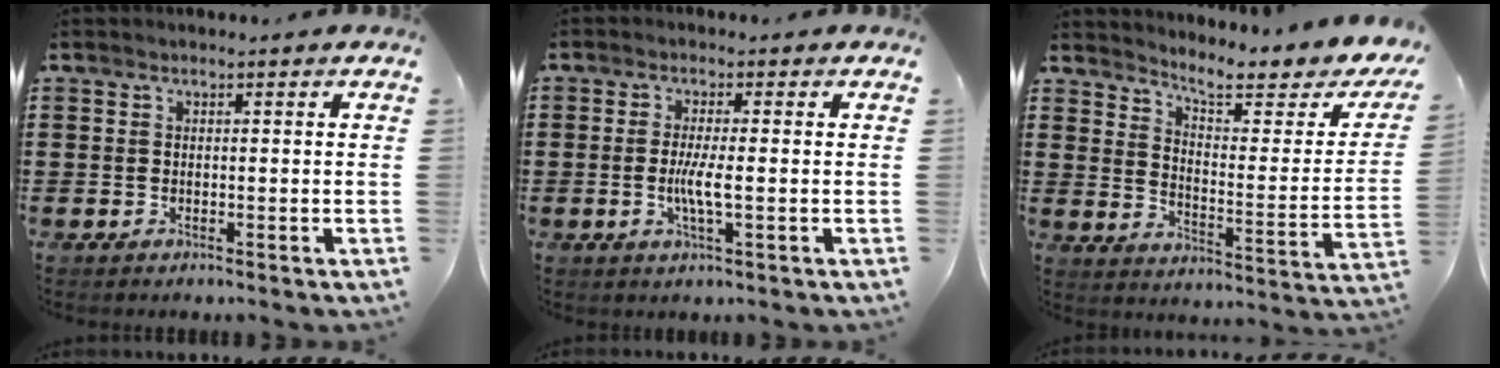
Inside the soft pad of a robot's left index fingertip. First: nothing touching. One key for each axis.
{"total": 4.1, "fx": -0.5, "fy": 0.4, "fz": 4.1, "tx": -0.079, "ty": -0.006, "tz": -0.012}
{"total": 6.4, "fx": 5.2, "fy": 0.8, "fz": 3.6, "tx": -0.079, "ty": -0.041, "tz": 0.081}